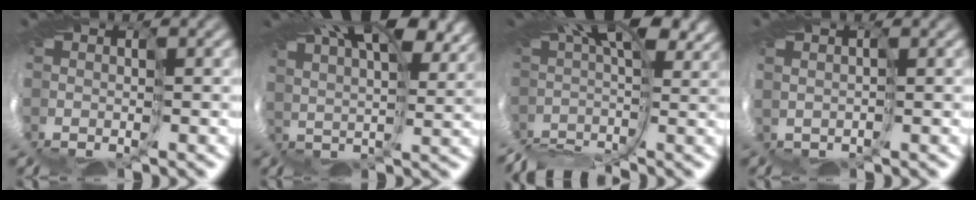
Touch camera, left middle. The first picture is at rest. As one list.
[{"total": 11.0, "force": [8.0, 3.3, 6.8], "torque": [-0.107, 0.047, 0.098]}, {"total": 6.2, "force": [-1.7, 2.2, 5.5], "torque": [-0.087, 0.016, -0.048]}, {"total": 0.8, "force": [0.6, -0.4, -0.4], "torque": [0.014, 0.017, 0.008]}]